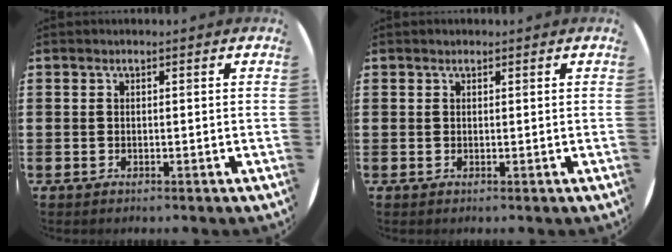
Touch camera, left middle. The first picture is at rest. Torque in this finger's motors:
{"motor_torque": [-0.14, 0.21, 0.02, 0.00]}